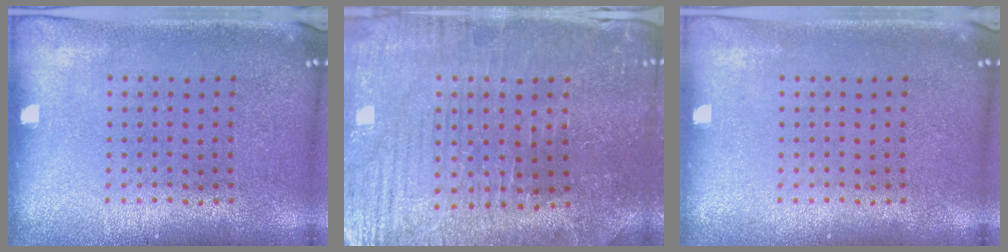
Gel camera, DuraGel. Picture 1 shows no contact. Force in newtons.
{"total": 1.8, "press": 1.8, "slide": 0.3}
{"total": 0.0}